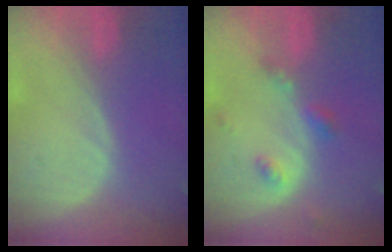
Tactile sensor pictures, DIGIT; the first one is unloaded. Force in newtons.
{"total": 3.9, "press": 3.9, "slide": 0.7}